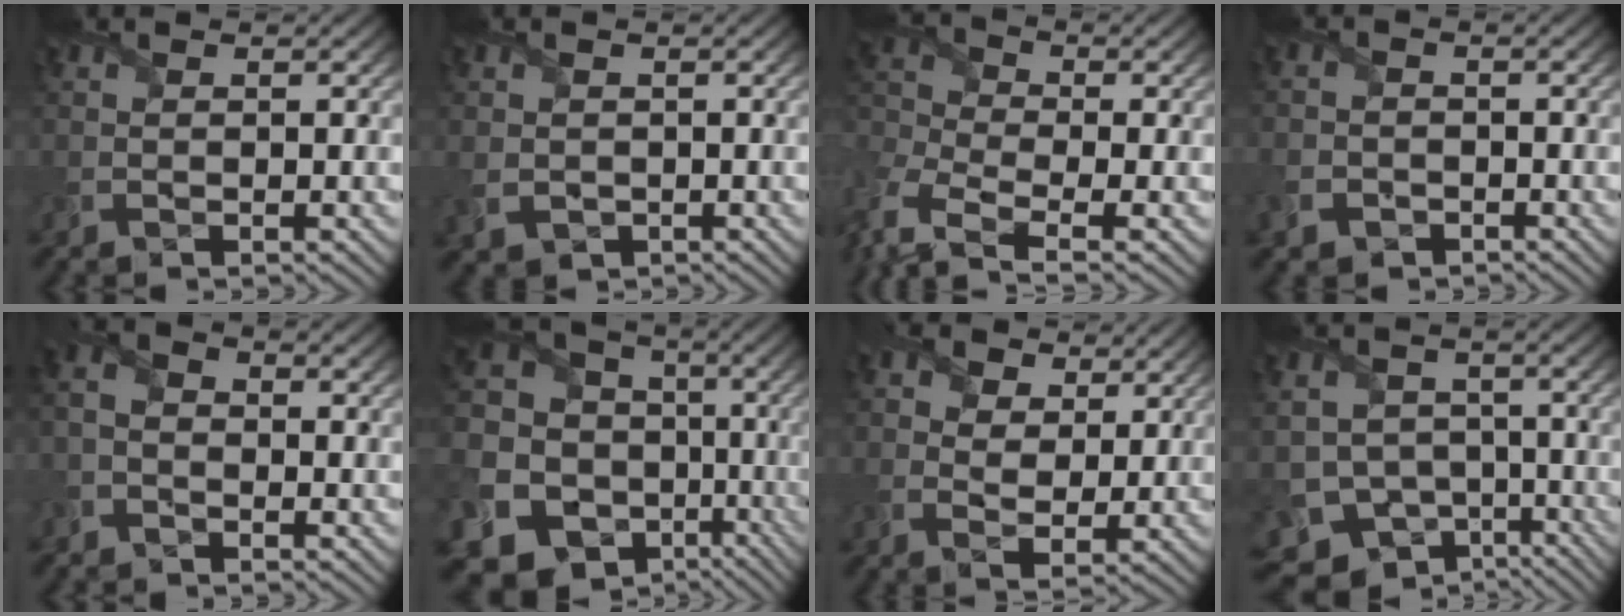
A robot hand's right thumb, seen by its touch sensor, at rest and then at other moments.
{"total": 2.3, "force": [-0.2, 2.0, 1.1], "torque": [-0.044, -0.008, -0.001]}
{"total": 8.1, "force": [-4.2, 4.0, 5.6], "torque": [-0.168, -0.027, -0.083]}
{"total": 4.0, "force": [-2.2, 3.0, 1.3], "torque": [-0.039, -0.014, -0.050]}
{"total": 3.5, "force": [-1.8, 2.3, 1.9], "torque": [-0.049, 0.001, -0.036]}
{"total": 20.0, "force": [-4.9, 17.4, 8.7], "torque": [-0.246, -0.016, -0.064]}
{"total": 5.8, "force": [3.2, 3.7, 3.2], "torque": [-0.097, 0.000, 0.047]}
{"total": 9.6, "force": [-5.1, 7.4, 3.4], "torque": [-0.089, -0.018, -0.083]}